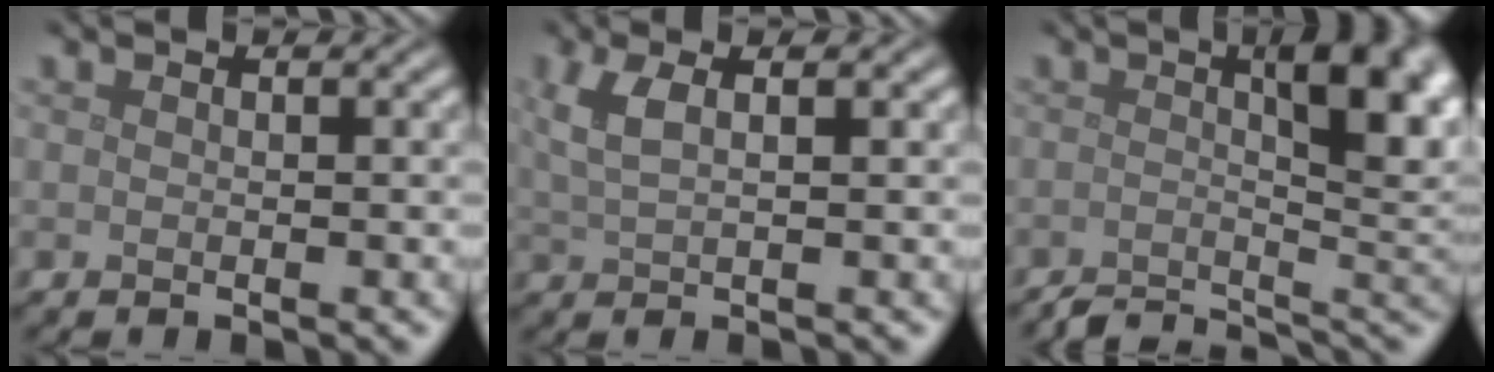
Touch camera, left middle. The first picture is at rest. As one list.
[{"total": 3.5, "force": [1.3, 1.1, 3.0], "torque": [-0.056, 0.004, 0.023]}, {"total": 7.8, "force": [-1.2, 2.9, 7.2], "torque": [-0.074, 0.003, -0.034]}]